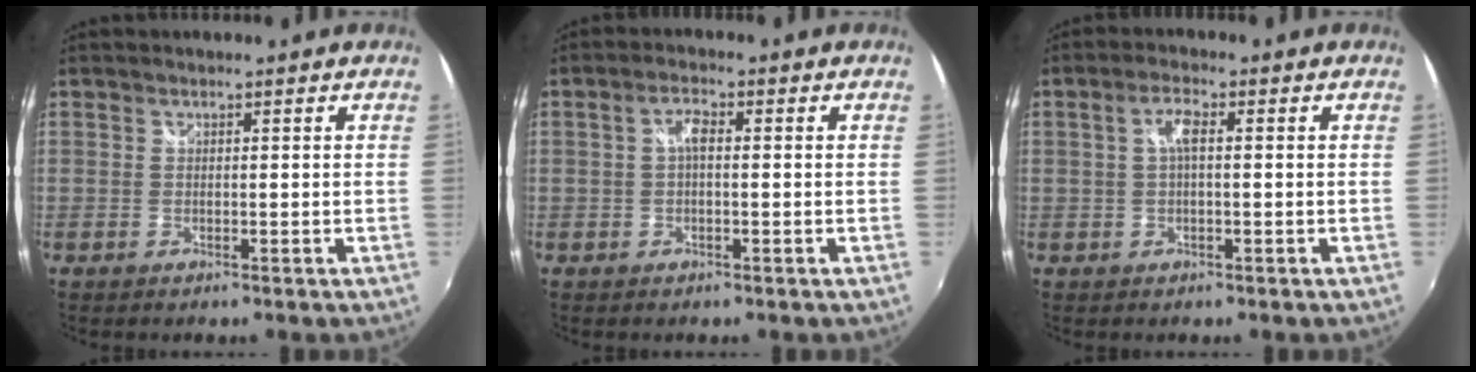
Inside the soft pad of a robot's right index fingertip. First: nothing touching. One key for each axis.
{"total": 2.4, "fx": 0.0, "fy": 1.0, "fz": 2.2, "tx": -0.043, "ty": 0.008, "tz": -0.002}
{"total": 2.9, "fx": 0.3, "fy": 0.8, "fz": 2.8, "tx": -0.056, "ty": 0.007, "tz": 0.005}